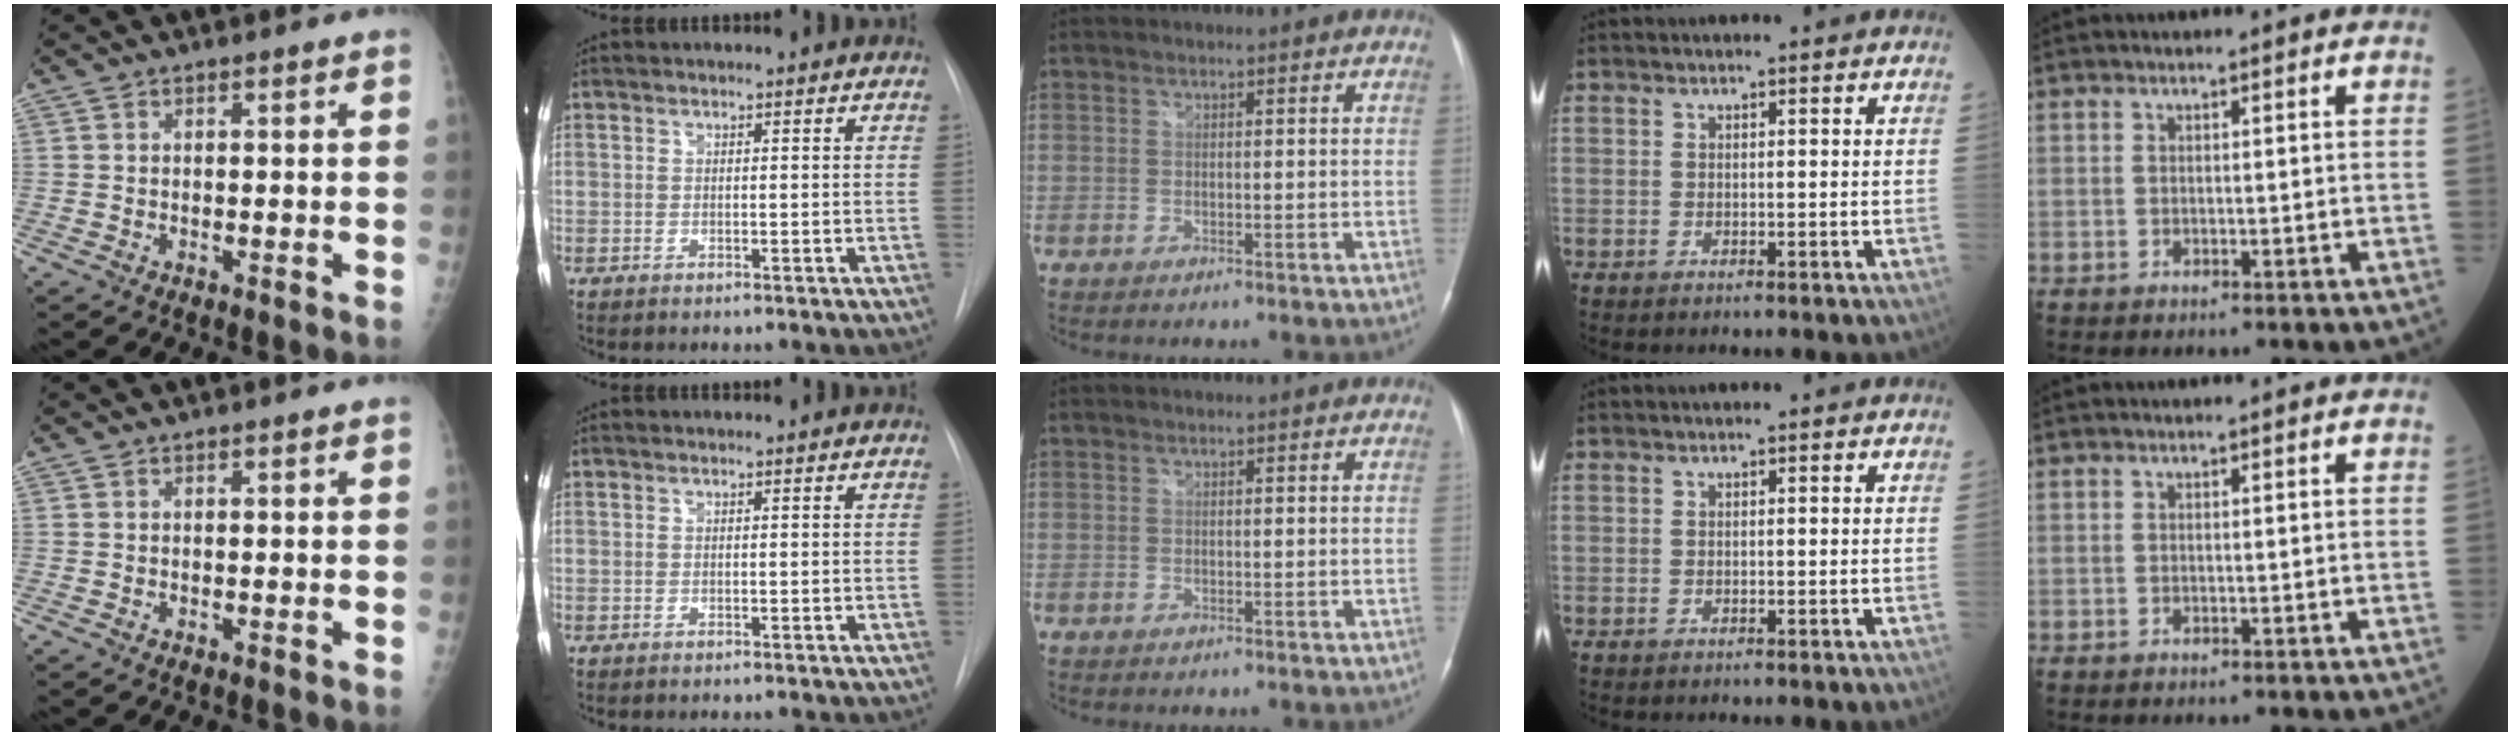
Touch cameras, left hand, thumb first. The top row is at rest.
{}